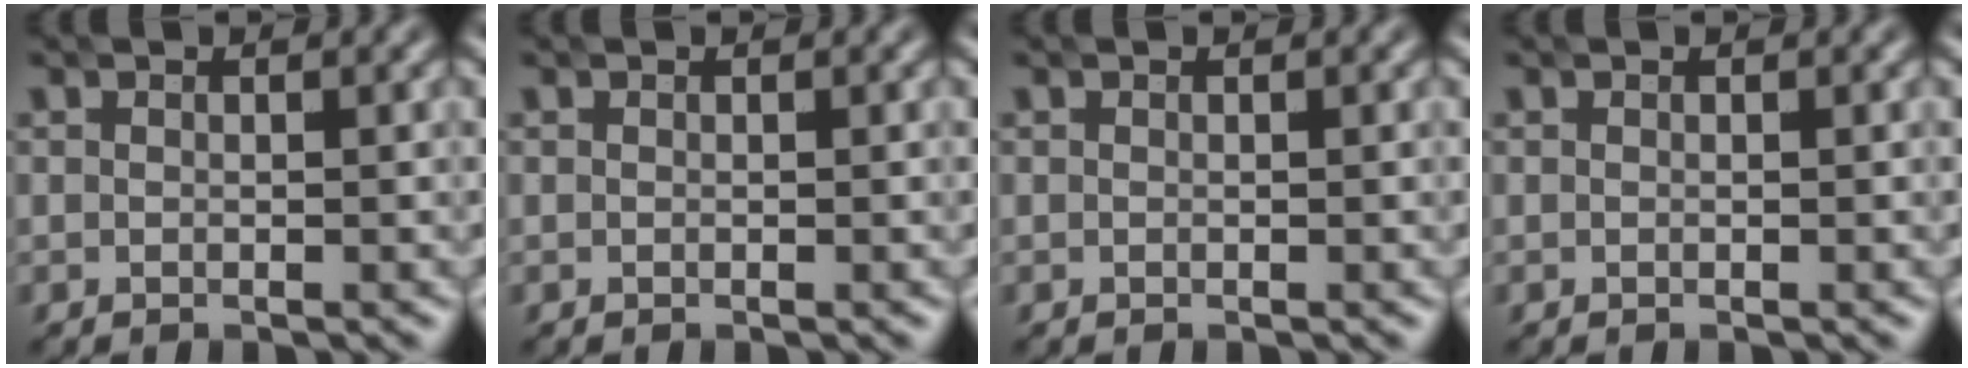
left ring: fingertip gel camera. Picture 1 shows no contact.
{"total": 0.0}
{"total": 0.0}
{"total": 0.0}